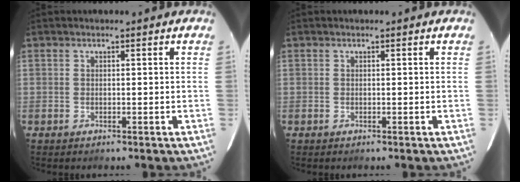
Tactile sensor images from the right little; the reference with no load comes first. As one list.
[{"total": 0.0}]